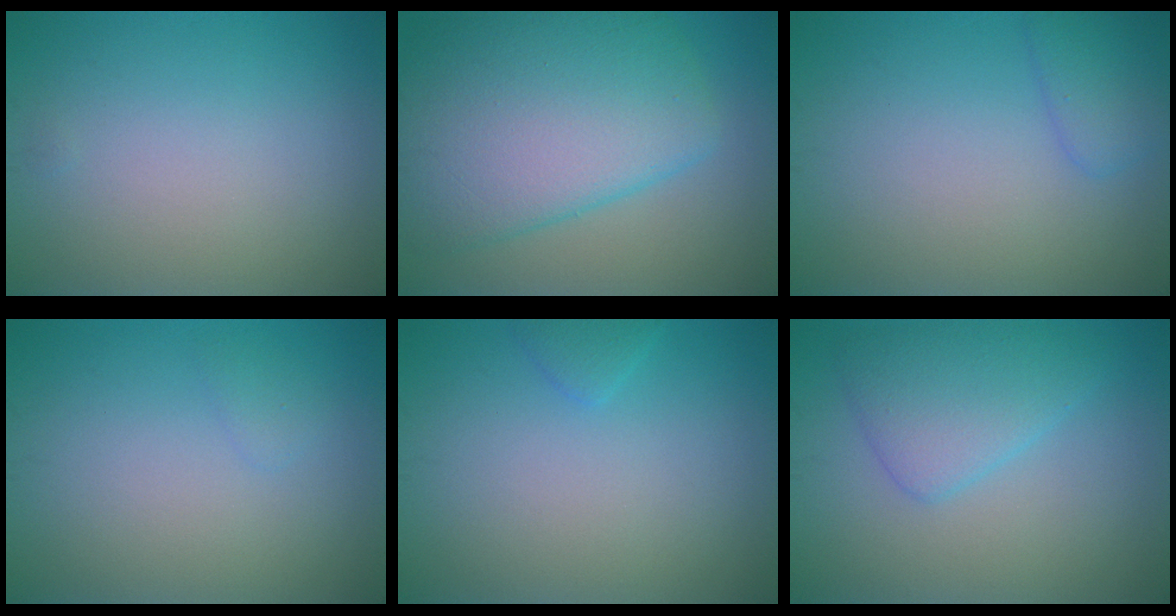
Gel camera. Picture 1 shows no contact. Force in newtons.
{"total": 10.2, "press": 10.2, "slide": 0.4}
{"total": 2.0, "press": 2.0, "slide": 0.1}
{"total": 0.7, "press": 0.7, "slide": 0.0}
{"total": 1.0, "press": 1.0, "slide": 0.1}
{"total": 4.0, "press": 4.0, "slide": 0.1}